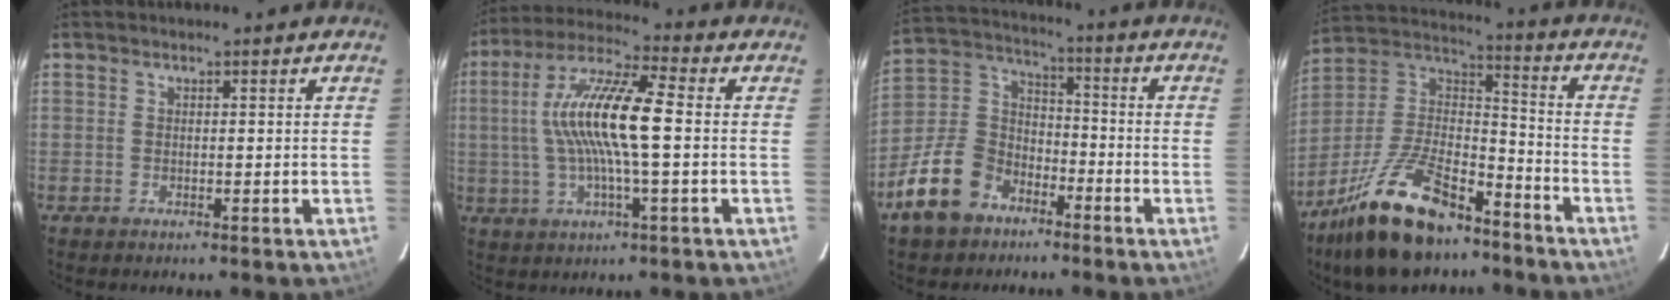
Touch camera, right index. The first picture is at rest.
{"total": 14.1, "force": [0.3, 1.9, 14.0], "torque": [-0.271, 0.013, -0.001]}
{"total": 14.5, "force": [-8.7, 9.7, 6.3], "torque": [-0.156, 0.039, -0.150]}
{"total": 21.1, "force": [-14.5, 8.5, 12.8], "torque": [-0.260, 0.003, -0.252]}